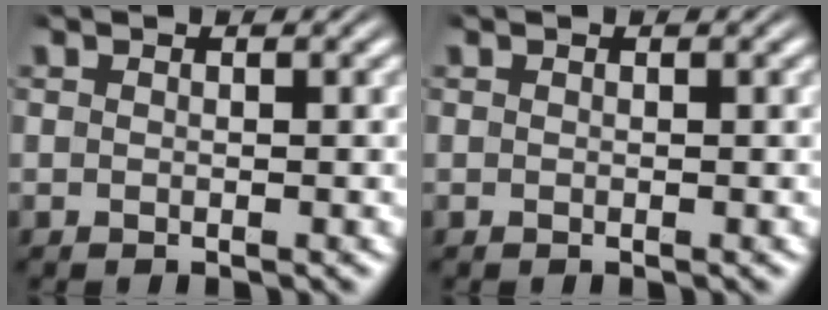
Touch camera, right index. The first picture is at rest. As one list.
[{"total": 0.0}]